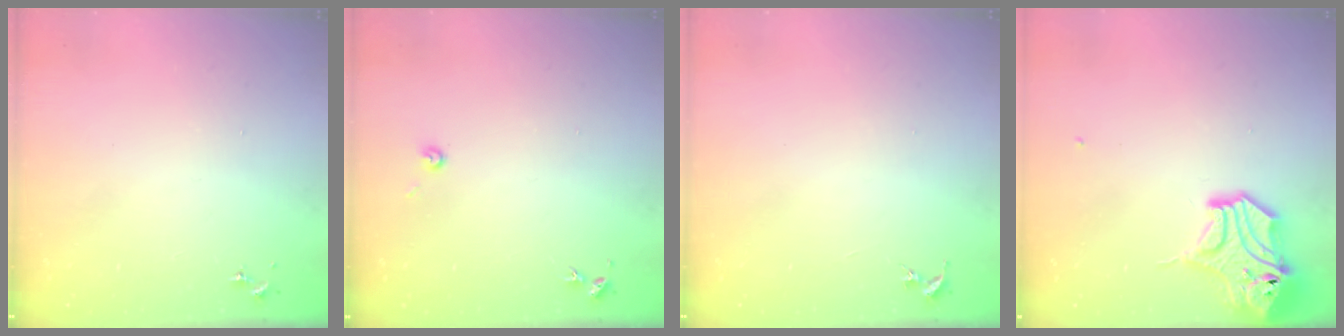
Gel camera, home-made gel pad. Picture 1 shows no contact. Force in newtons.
{"total": 3.0, "press": 3.0, "slide": 0.3}
{"total": 0.0}
{"total": 14.8, "press": 14.7, "slide": 2.2}